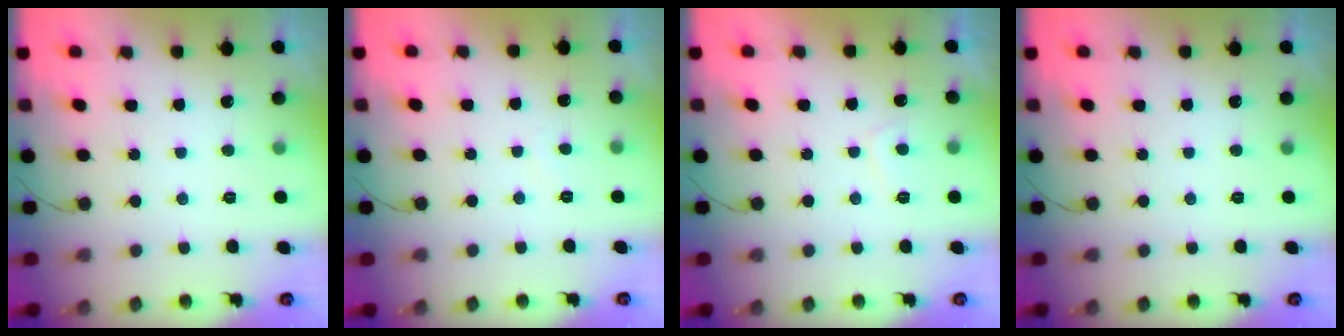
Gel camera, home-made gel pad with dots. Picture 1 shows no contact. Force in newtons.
{"total": 1.6, "press": 1.5, "slide": 0.4}
{"total": 2.3, "press": 2.2, "slide": 0.6}
{"total": 0.0}